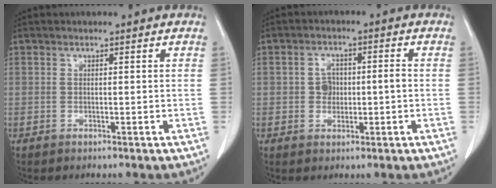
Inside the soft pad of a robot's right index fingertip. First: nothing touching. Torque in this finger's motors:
{"motor_torque": [0.60, -0.17, 0.09, 0.03]}